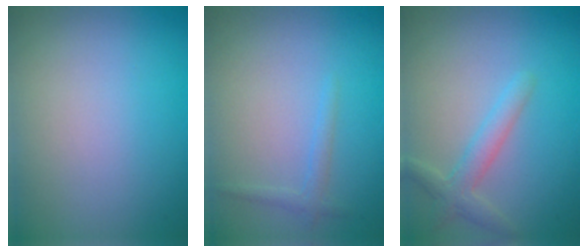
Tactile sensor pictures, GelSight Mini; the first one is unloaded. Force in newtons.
{"total": 1.1, "press": 1.1, "slide": 0.0}
{"total": 2.5, "press": 2.5, "slide": 0.1}